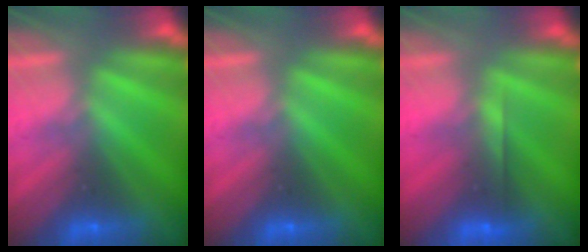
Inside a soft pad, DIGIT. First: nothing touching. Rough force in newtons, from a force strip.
{"total": 0.0}
{"total": 2.6}